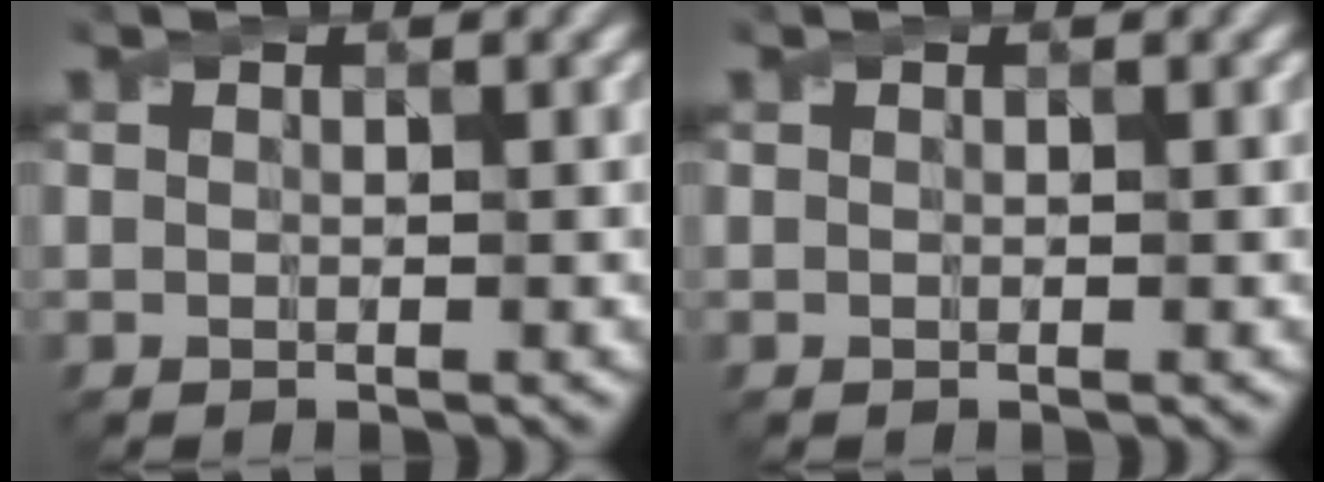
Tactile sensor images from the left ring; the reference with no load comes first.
{"total": 0.0}